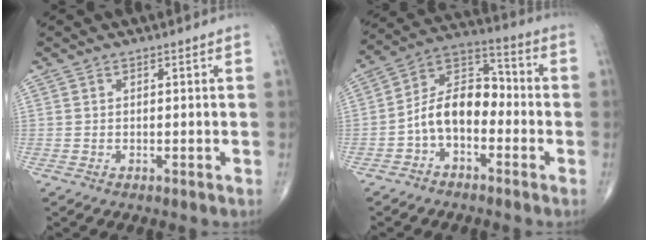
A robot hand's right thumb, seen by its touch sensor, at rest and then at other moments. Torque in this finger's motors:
{"motor_torque": [2.13, 1.47, 1.10, -0.71, 0.12]}